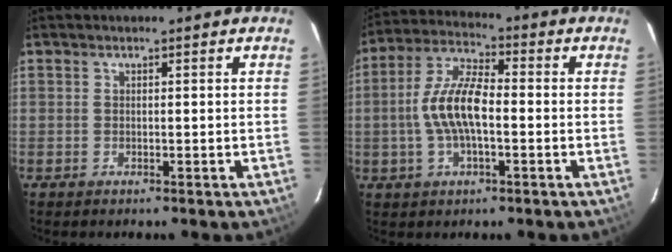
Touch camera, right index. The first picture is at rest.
{"total": 10.5, "force": [-1.5, 4.1, 9.5], "torque": [-0.200, 0.012, -0.030]}